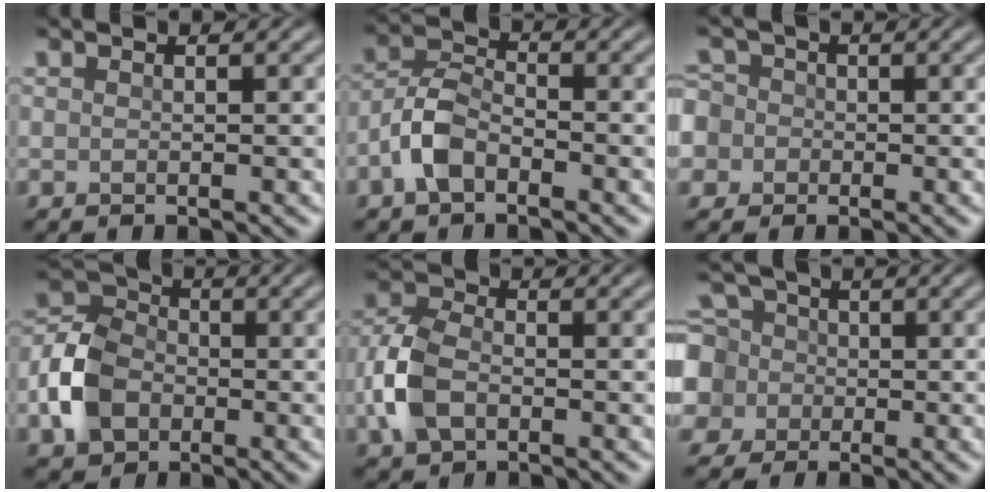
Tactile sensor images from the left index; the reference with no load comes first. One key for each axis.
{"total": 3.8, "fx": -2.0, "fy": 2.1, "fz": 2.5, "tx": -0.048, "ty": 0.011, "tz": -0.050}
{"total": 6.6, "fx": -1.6, "fy": 6.0, "fz": 2.2, "tx": -0.055, "ty": 0.018, "tz": -0.067}
{"total": 5.7, "fx": -1.9, "fy": 4.4, "fz": 3.1, "tx": -0.065, "ty": 0.005, "tz": -0.049}
{"total": 5.5, "fx": -1.6, "fy": 3.6, "fz": 3.7, "tx": -0.093, "ty": 0.002, "tz": -0.041}
{"total": 7.4, "fx": -0.7, "fy": 6.9, "fz": 2.5, "tx": -0.071, "ty": 0.017, "tz": -0.044}